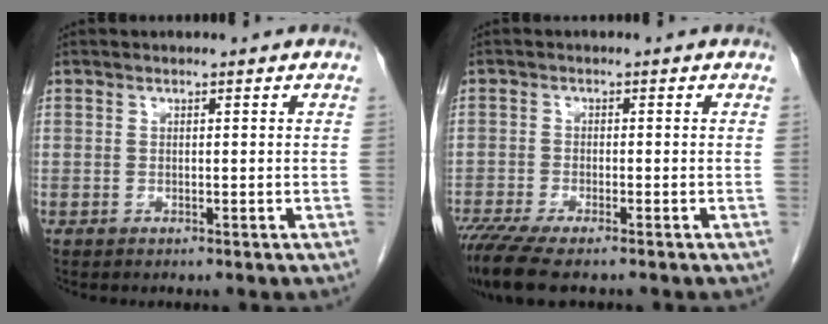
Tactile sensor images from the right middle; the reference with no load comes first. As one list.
[{"total": 7.7, "force": [-6.1, 1.2, 4.6], "torque": [-0.079, -0.018, -0.101]}]